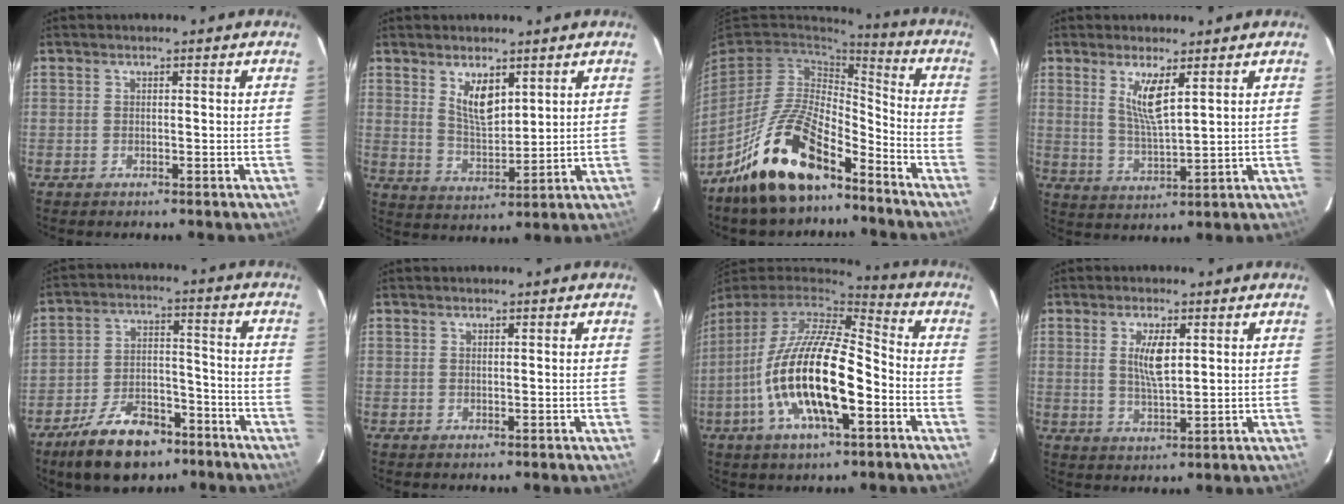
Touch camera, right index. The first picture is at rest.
{"total": 6.9, "force": [3.6, 2.9, 5.2], "torque": [-0.089, -0.006, 0.075]}
{"total": 17.9, "force": [-12.2, 7.0, 11.0], "torque": [-0.220, 0.004, -0.220]}
{"total": 6.5, "force": [3.1, 0.9, 5.7], "torque": [-0.109, -0.014, 0.061]}
{"total": 14.5, "force": [-10.1, 7.2, 7.6], "torque": [-0.156, 0.010, -0.157]}
{"total": 0.0}
{"total": 20.5, "force": [-6.3, 6.8, 18.3], "torque": [-0.352, -0.024, -0.119]}
{"total": 5.7, "force": [1.6, 1.9, 5.1], "torque": [-0.093, -0.003, 0.032]}